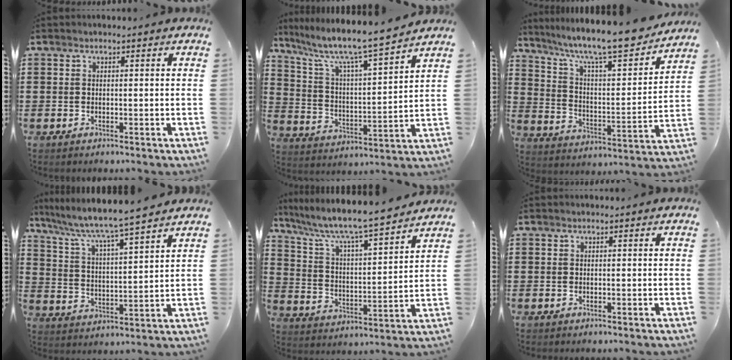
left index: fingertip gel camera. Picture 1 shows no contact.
{"total": 7.5, "force": [6.5, 0.3, 3.9], "torque": [-0.106, -0.049, 0.102]}
{"total": 10.5, "force": [9.1, 0.6, 5.1], "torque": [-0.118, -0.068, 0.148]}
{"total": 5.5, "force": [4.9, -0.5, 2.3], "torque": [-0.070, -0.040, 0.074]}
{"total": 6.7, "force": [5.9, 0.2, 3.2], "torque": [-0.089, -0.046, 0.090]}
{"total": 0.0}